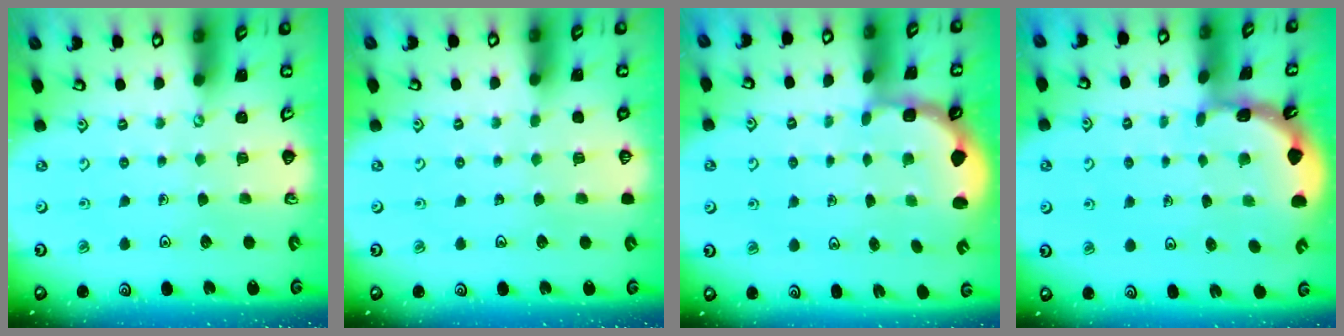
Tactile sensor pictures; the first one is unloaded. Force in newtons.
{"total": 0.0}
{"total": 2.7, "press": 2.0, "slide": 1.8}
{"total": 1.8, "press": 1.8, "slide": 0.2}